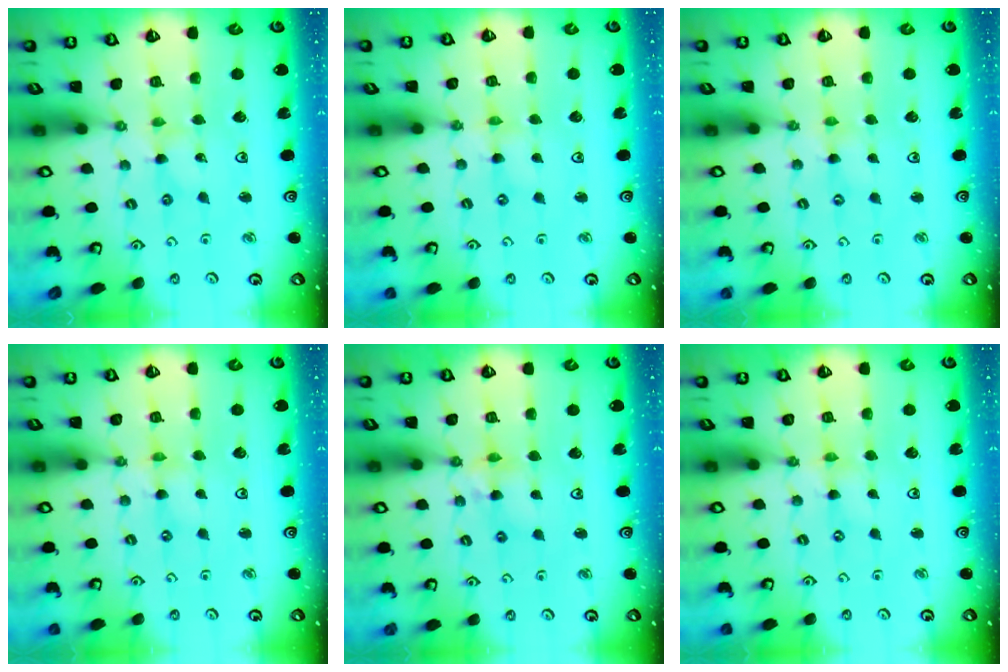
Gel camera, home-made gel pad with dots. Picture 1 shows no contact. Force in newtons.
{"total": 0.0}
{"total": 0.7, "press": 0.6, "slide": 0.1}
{"total": 0.0}
{"total": 6.4, "press": 6.4, "slide": 0.5}
{"total": 0.0}